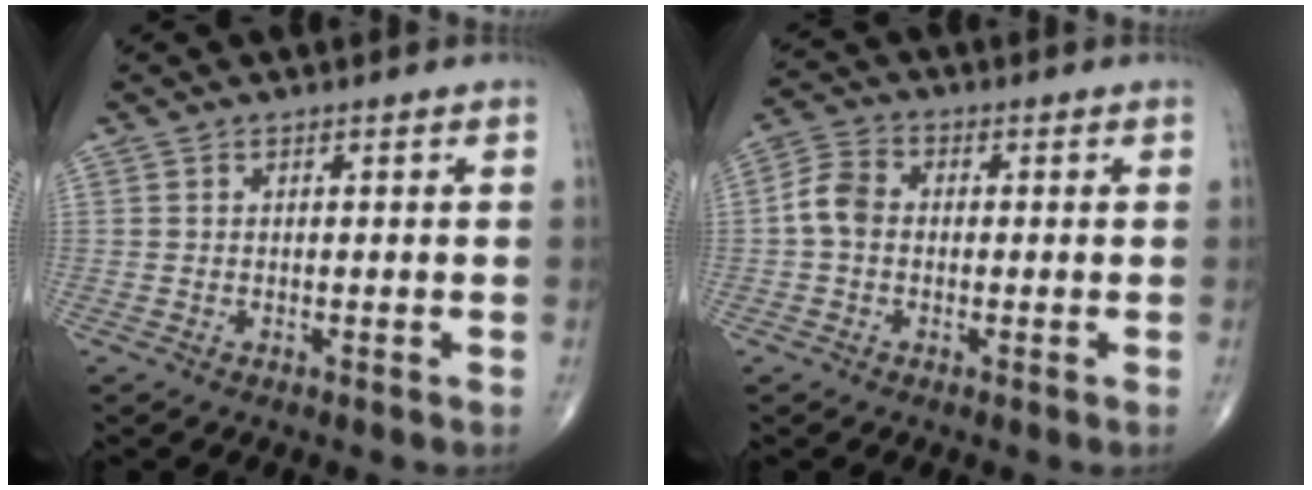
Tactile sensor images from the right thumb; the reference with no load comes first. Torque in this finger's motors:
{"motor_torque": [-0.27, 0.45, 0.87, 0.05, 0.03]}